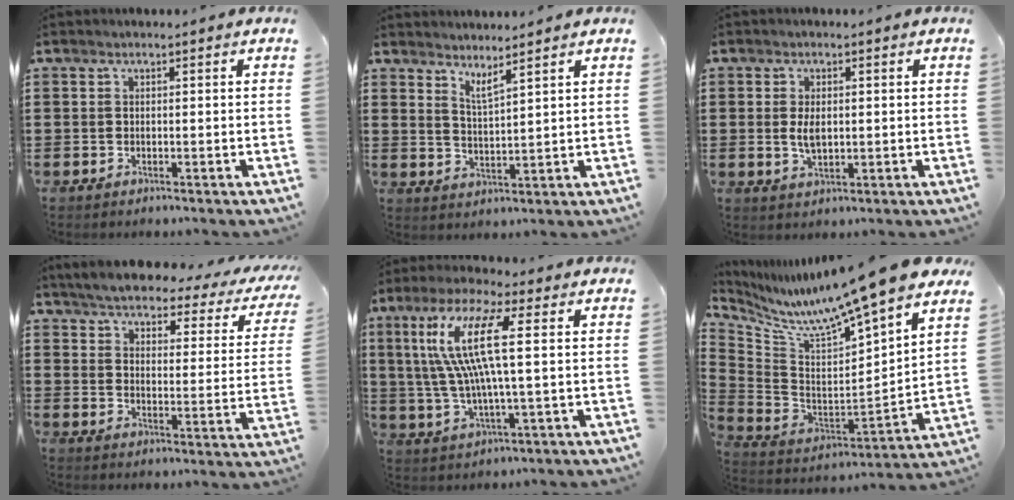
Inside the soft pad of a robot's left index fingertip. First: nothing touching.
{"total": 3.2, "force": [2.9, -0.3, 1.2], "torque": [-0.030, -0.010, 0.053]}
{"total": 3.6, "force": [0.2, 1.8, 3.1], "torque": [-0.068, 0.003, 0.000]}
{"total": 4.2, "force": [3.9, 0.2, 1.5], "torque": [-0.053, -0.028, 0.060]}
{"total": 11.9, "force": [2.7, 2.4, 11.3], "torque": [-0.252, -0.006, 0.034]}
{"total": 11.7, "force": [10.6, -1.7, 4.7], "torque": [-0.108, -0.101, 0.164]}